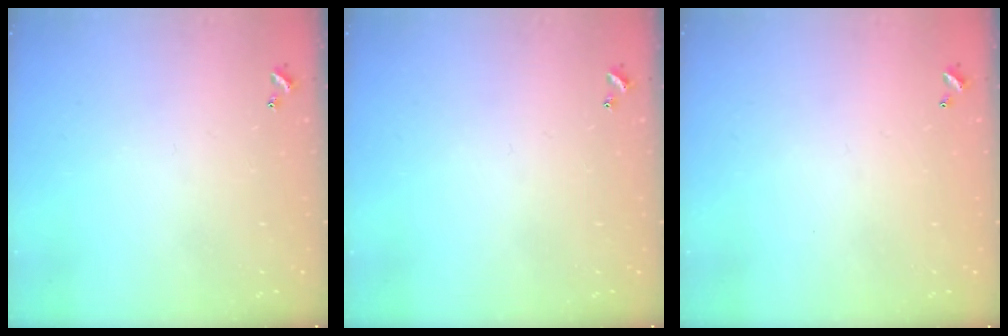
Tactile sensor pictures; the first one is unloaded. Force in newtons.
{"total": 0.0}
{"total": 2.9, "press": 2.9, "slide": 0.1}